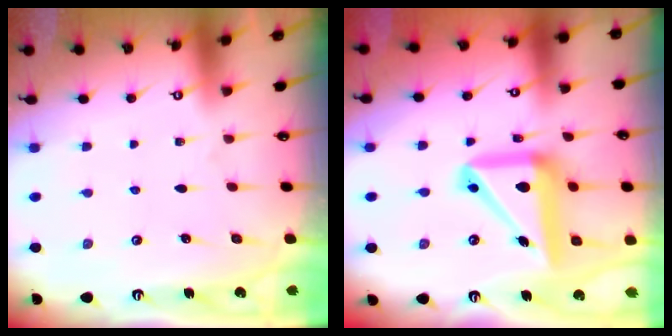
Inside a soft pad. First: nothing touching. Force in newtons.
{"total": 16.8, "press": 16.7, "slide": 2.3}